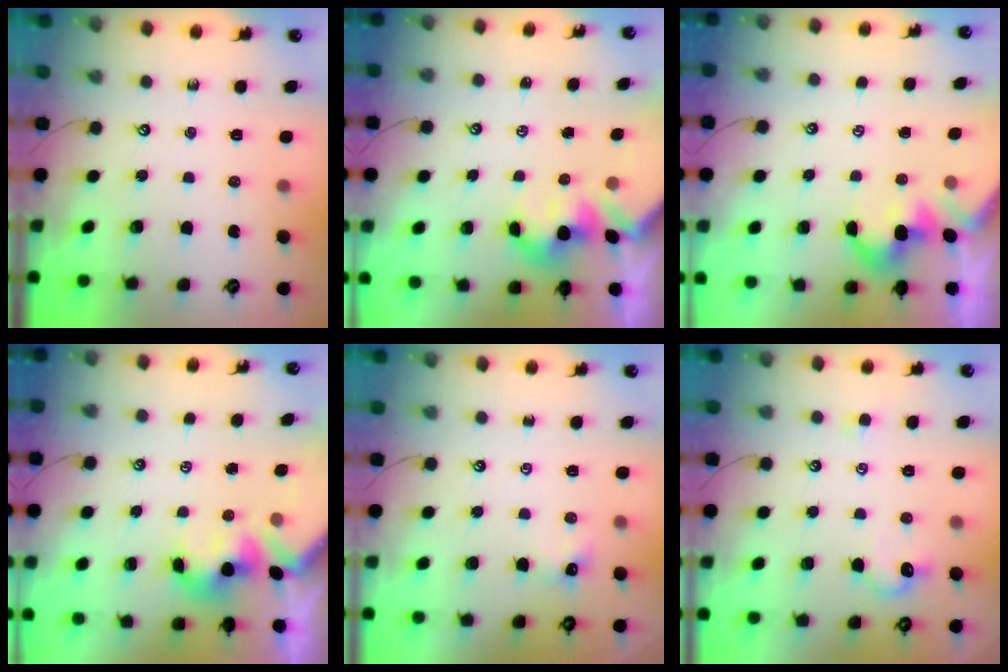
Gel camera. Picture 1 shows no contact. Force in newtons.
{"total": 2.4, "press": 2.4, "slide": 0.3}
{"total": 0.8, "press": 0.8, "slide": 0.3}
{"total": 1.7, "press": 1.5, "slide": 0.7}
{"total": 1.7, "press": 1.7, "slide": 0.4}
{"total": 3.0, "press": 2.9, "slide": 0.6}